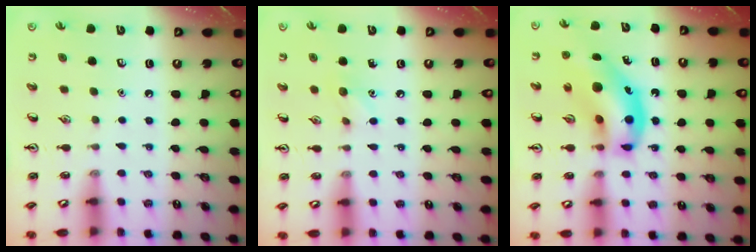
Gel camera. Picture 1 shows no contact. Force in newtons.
{"total": 6.1, "press": 5.8, "slide": 1.9}
{"total": 16.2, "press": 15.5, "slide": 4.7}